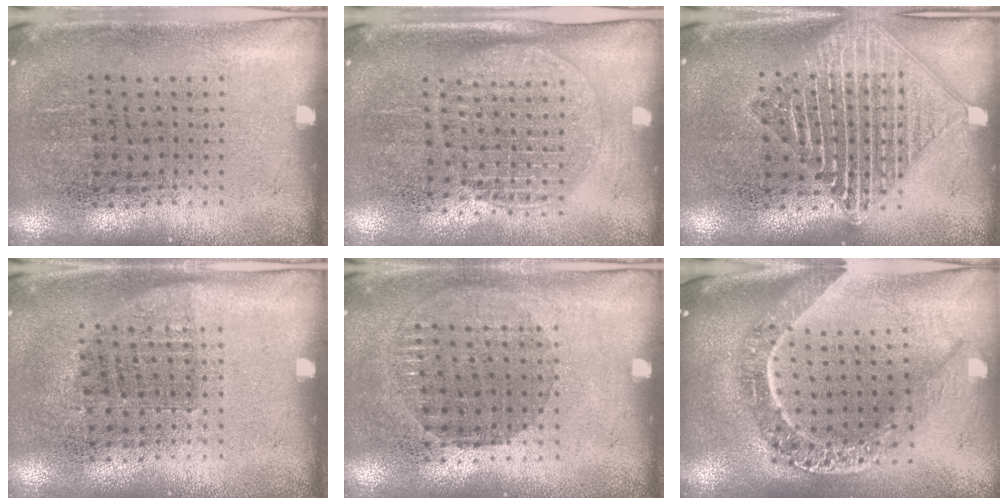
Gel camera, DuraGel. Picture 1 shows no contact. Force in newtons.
{"total": 1.5, "press": 1.3, "slide": 0.8}
{"total": 3.1, "press": 3.1, "slide": 0.3}
{"total": 0.7, "press": 0.7, "slide": 0.3}
{"total": 0.9, "press": 0.9, "slide": 0.3}
{"total": 2.5, "press": 2.0, "slide": 1.4}